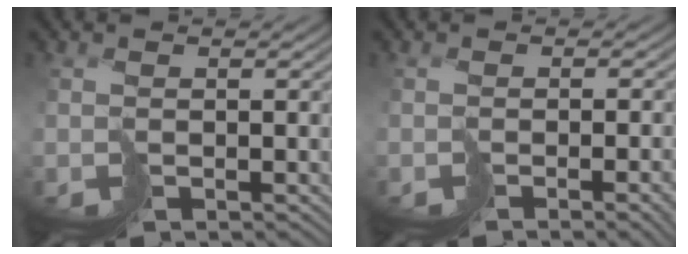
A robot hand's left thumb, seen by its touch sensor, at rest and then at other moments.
{"total": 3.7, "force": [-2.2, 1.0, 2.9], "torque": [-0.033, -0.010, -0.023]}